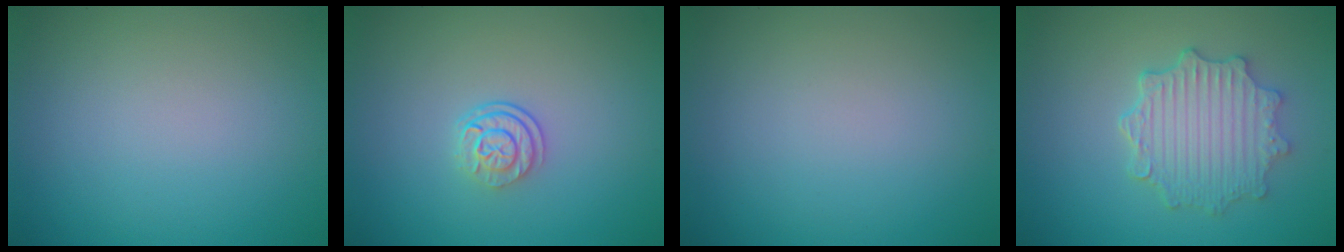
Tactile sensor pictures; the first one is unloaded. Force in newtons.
{"total": 2.4, "press": 1.8, "slide": 1.7}
{"total": 0.0}
{"total": 4.9, "press": 3.8, "slide": 3.0}